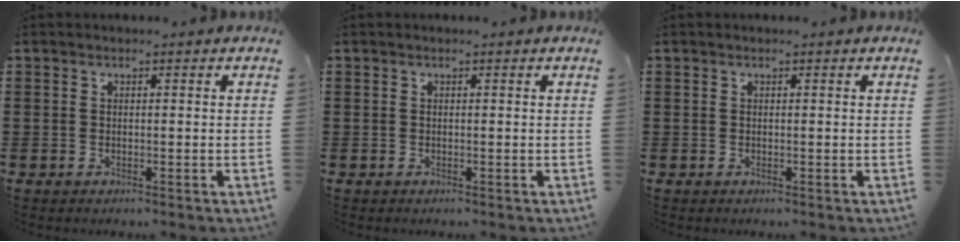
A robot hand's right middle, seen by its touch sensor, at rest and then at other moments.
{"total": 0.0}
{"total": 0.0}